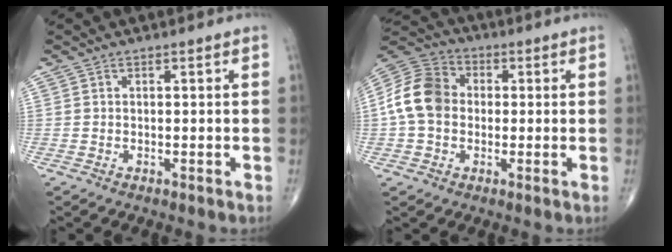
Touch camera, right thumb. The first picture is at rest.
{"total": 11.5, "force": [0.0, 9.0, 7.1], "torque": [-0.128, 0.031, -0.011]}